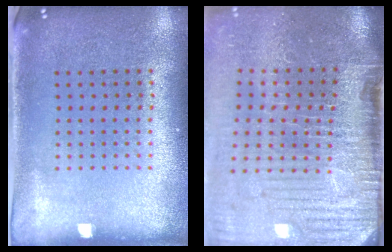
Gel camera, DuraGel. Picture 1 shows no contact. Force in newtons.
{"total": 5.1, "press": 4.2, "slide": 2.9}